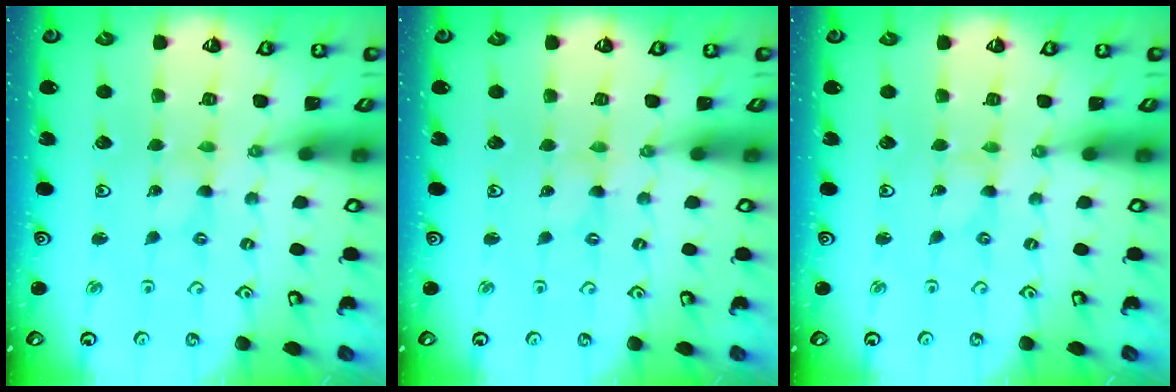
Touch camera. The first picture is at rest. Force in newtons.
{"total": 0.0}
{"total": 0.0}